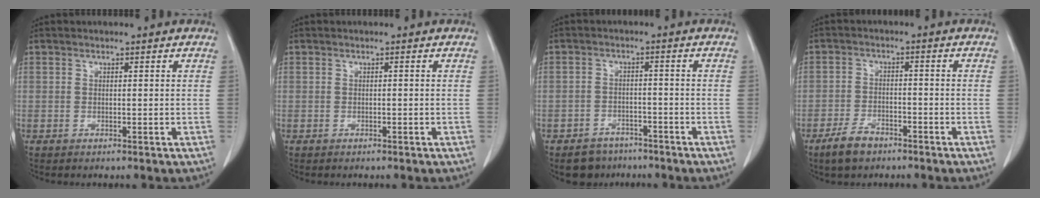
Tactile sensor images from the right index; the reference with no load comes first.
{"total": 0.0}
{"total": 4.9, "force": [-3.8, 3.0, 0.6], "torque": [-0.008, 0.007, -0.059]}
{"total": 5.0, "force": [-3.7, 2.3, 2.6], "torque": [-0.056, -0.001, -0.065]}